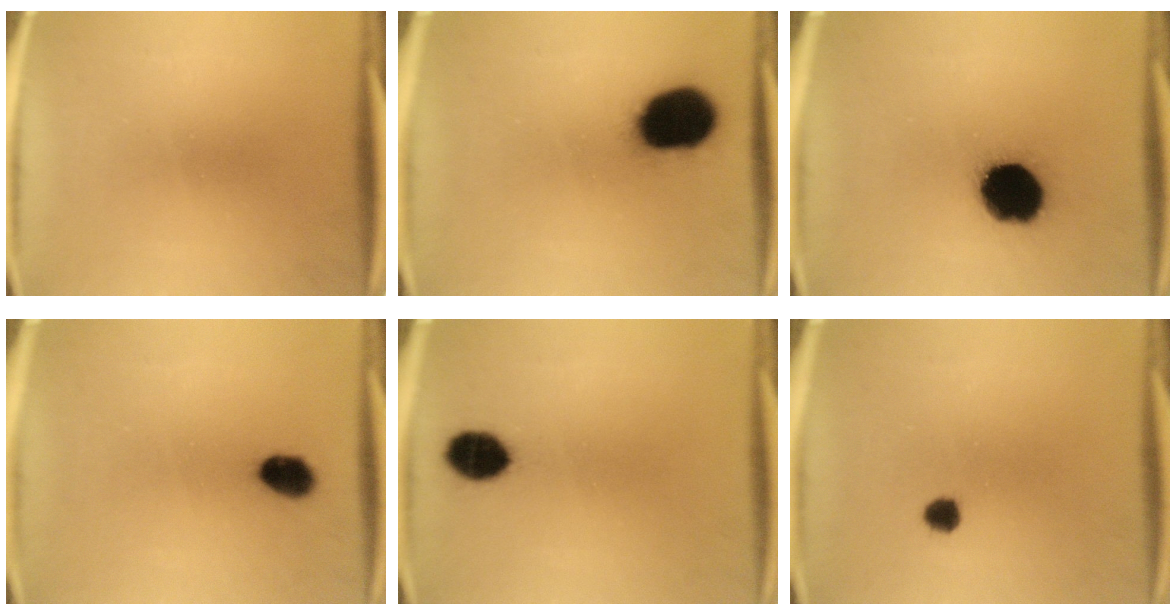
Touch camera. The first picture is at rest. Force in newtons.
{"total": 18.1}
{"total": 18.2}
{"total": 5.1}
{"total": 7.4}
{"total": 2.4}